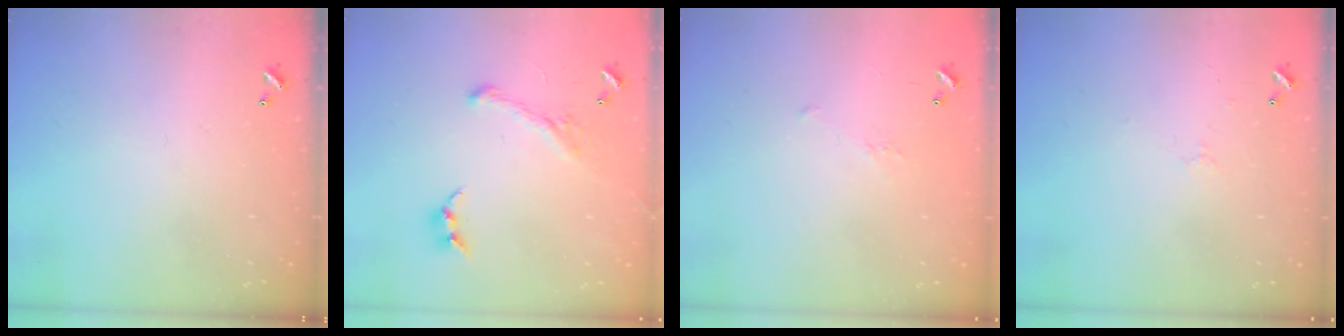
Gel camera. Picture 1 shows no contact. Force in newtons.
{"total": 1.4, "press": 0.6, "slide": 1.2}
{"total": 5.5, "press": 5.4, "slide": 0.9}
{"total": 0.7, "press": 0.2, "slide": 0.6}